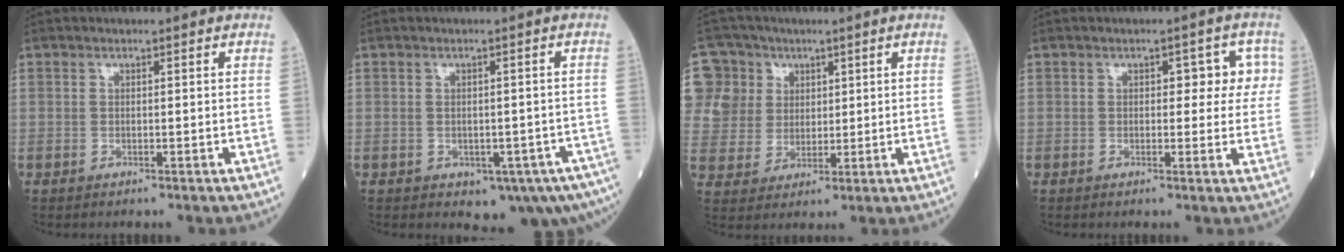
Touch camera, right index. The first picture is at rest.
{"total": 7.4, "force": [-4.6, 3.1, 4.8], "torque": [-0.038, 0.005, -0.056]}
{"total": 13.0, "force": [4.9, 11.9, 1.6], "torque": [-0.062, 0.044, 0.105]}
{"total": 4.9, "force": [1.2, 2.7, 3.9], "torque": [-0.029, 0.022, 0.010]}